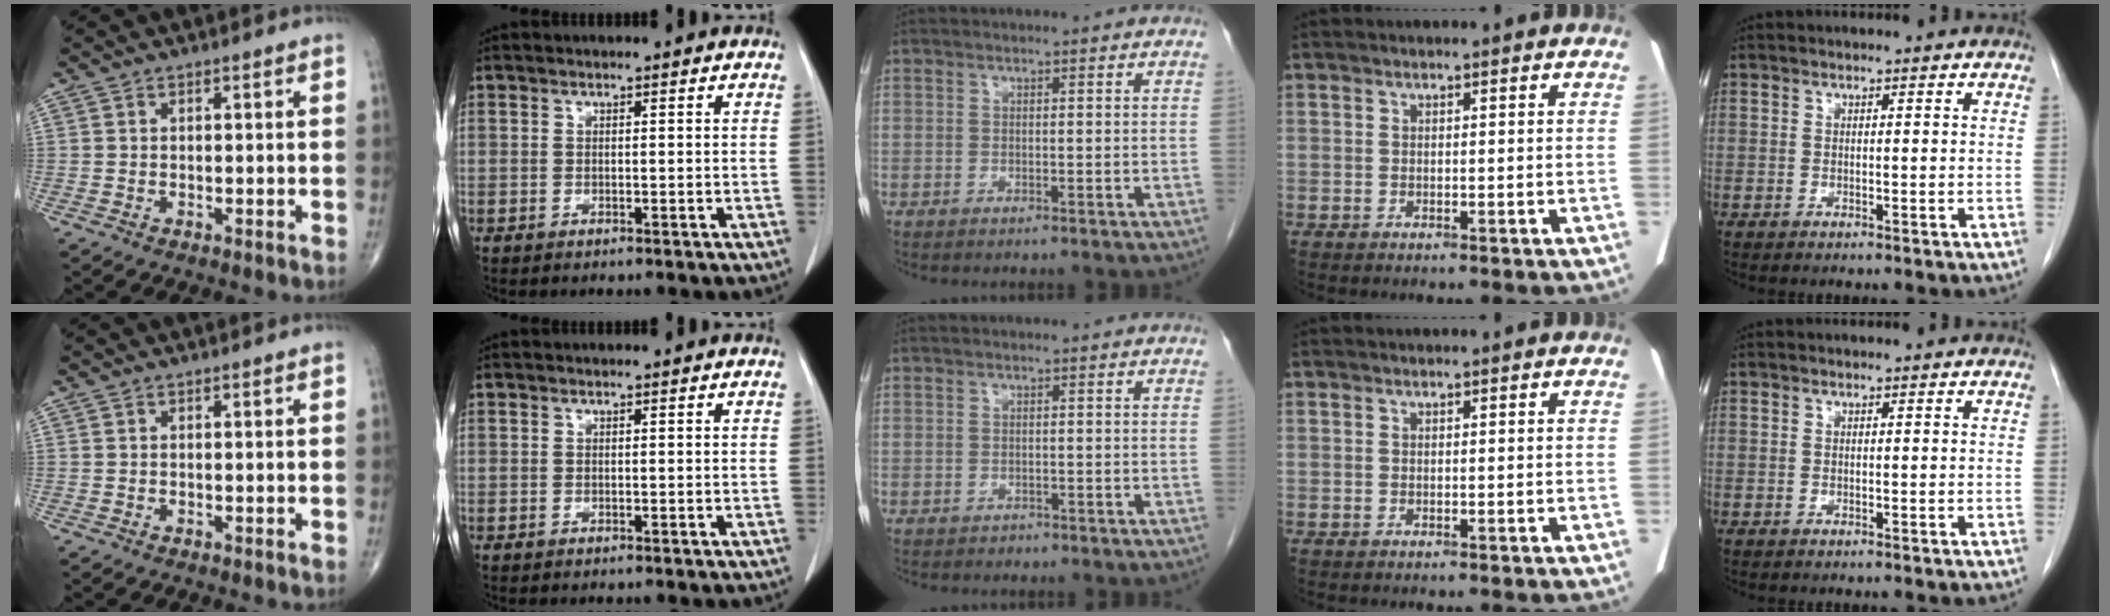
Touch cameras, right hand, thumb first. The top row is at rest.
{"middle": {"total": 0.7, "force": [-0.5, 0.5, 0.0], "torque": [-0.005, 0.001, -0.008]}}